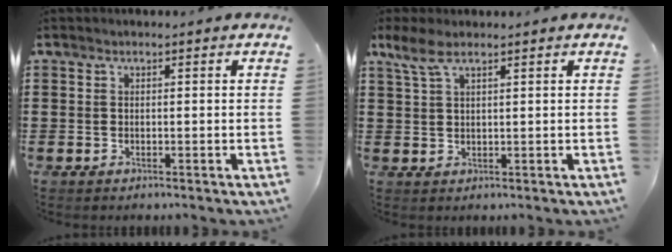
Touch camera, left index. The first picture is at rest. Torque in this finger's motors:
{"motor_torque": [0.58, -0.56, 0.12, 0.06]}